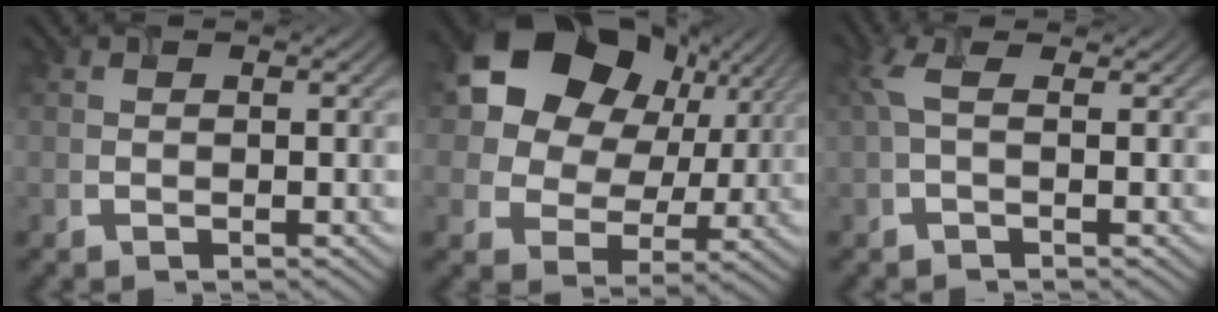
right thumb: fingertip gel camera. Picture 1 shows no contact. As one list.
[{"total": 15.9, "force": [7.1, 12.3, 7.2], "torque": [-0.174, 0.042, 0.137]}, {"total": 1.8, "force": [0.2, 0.4, 1.7], "torque": [-0.037, 0.009, 0.006]}]